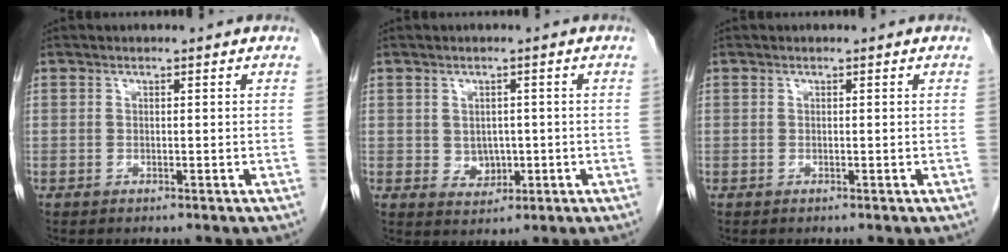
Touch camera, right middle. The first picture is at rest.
{"total": 2.9, "force": [-0.1, 2.3, 1.7], "torque": [-0.024, -0.001, 0.008]}
{"total": 0.0}